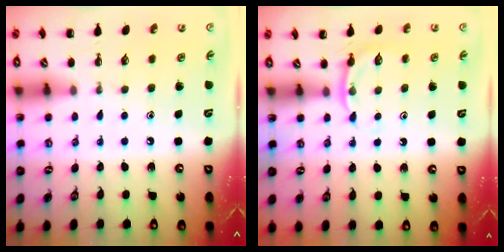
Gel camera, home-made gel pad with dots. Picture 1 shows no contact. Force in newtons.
{"total": 4.7, "press": 4.5, "slide": 1.5}